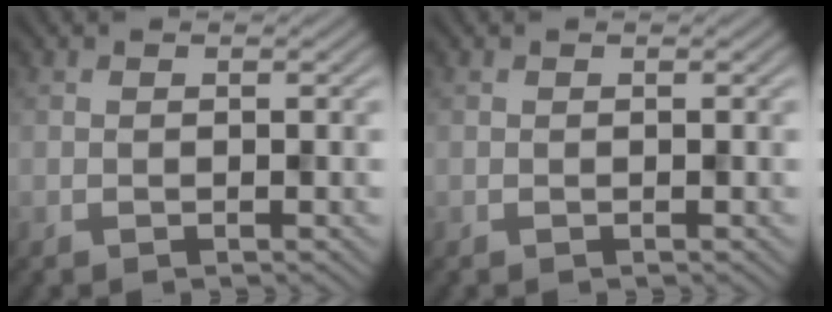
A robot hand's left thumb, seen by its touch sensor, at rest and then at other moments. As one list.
[{"total": 0.0}]